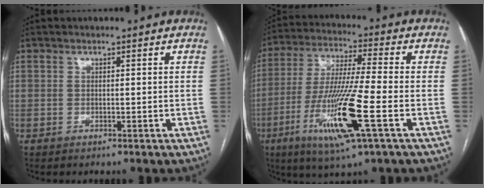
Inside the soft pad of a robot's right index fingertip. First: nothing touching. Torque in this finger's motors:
{"motor_torque": [2.07, -0.06, 1.05, 0.21]}